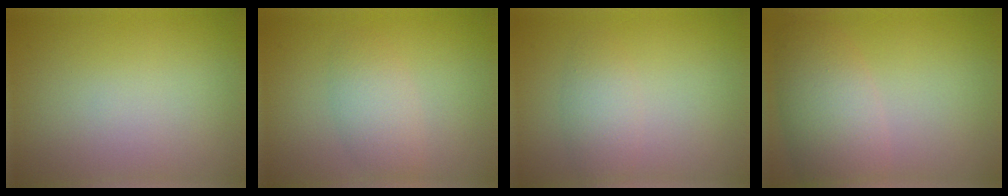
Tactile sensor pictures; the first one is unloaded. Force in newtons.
{"total": 2.8, "press": 2.8, "slide": 0.1}
{"total": 2.2, "press": 2.2, "slide": 0.1}
{"total": 5.2, "press": 5.2, "slide": 0.3}